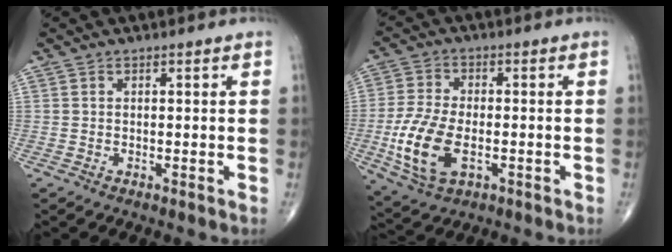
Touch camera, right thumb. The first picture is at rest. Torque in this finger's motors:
{"motor_torque": [0.45, -0.01, 1.11, 0.02, 0.15]}